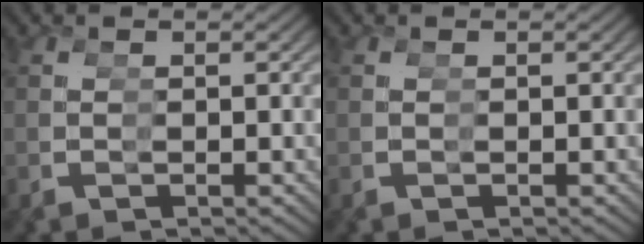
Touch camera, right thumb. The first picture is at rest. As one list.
[{"total": 0.0}]